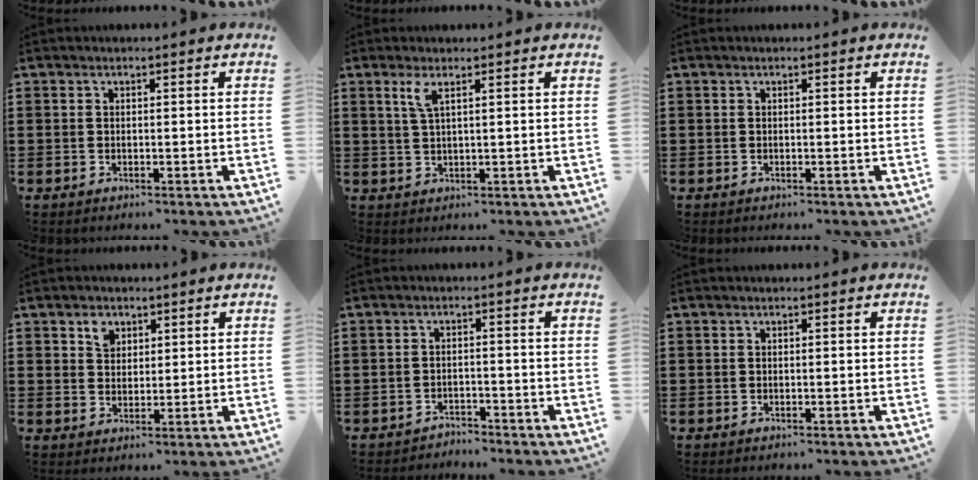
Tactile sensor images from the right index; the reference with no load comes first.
{"total": 2.6, "force": [1.3, 0.4, 2.2], "torque": [-0.047, 0.002, 0.022]}
{"total": 0.0}
{"total": 2.9, "force": [1.9, 2.0, 0.9], "torque": [-0.017, 0.003, 0.033]}
{"total": 2.1, "force": [-2.0, 0.2, -0.2], "torque": [-0.004, 0.002, -0.045]}
{"total": 0.0}